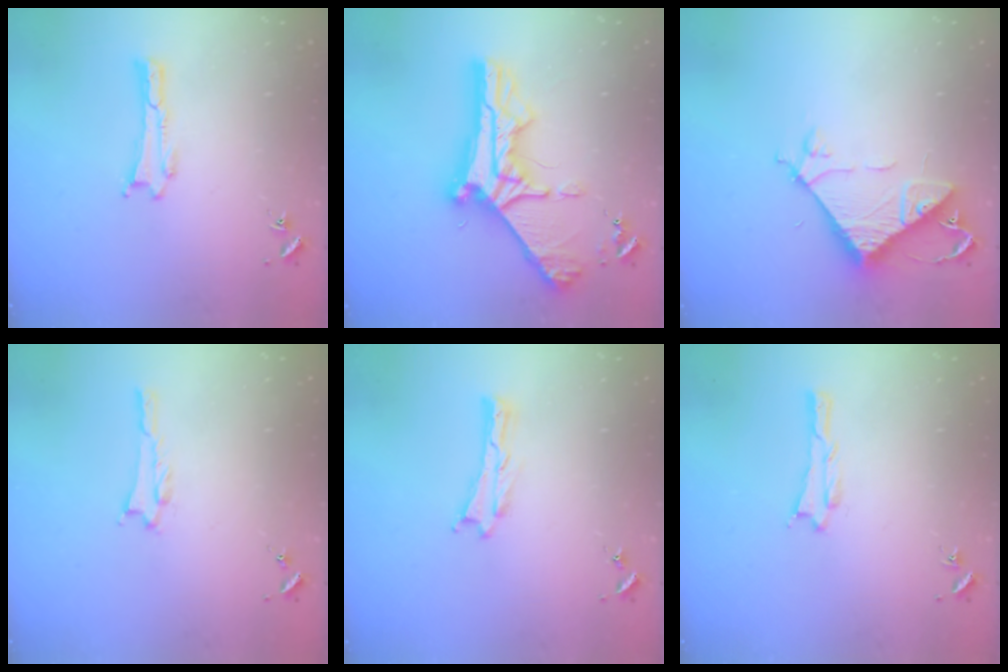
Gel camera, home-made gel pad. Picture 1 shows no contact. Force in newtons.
{"total": 11.1, "press": 11.1, "slide": 1.3}
{"total": 8.0, "press": 8.0, "slide": 0.7}
{"total": 1.0, "press": 1.0, "slide": 0.2}
{"total": 0.0}
{"total": 0.6, "press": 0.6, "slide": 0.1}